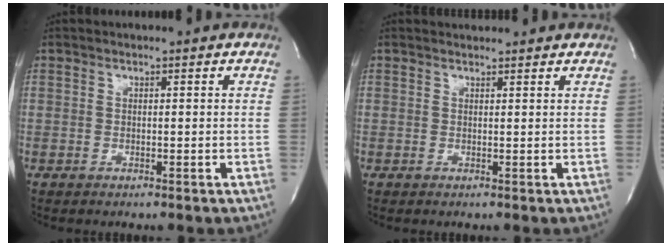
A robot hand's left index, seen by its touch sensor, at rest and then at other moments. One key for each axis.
{"total": 2.2, "fx": 2.2, "fy": 0.6, "fz": 0.0, "tx": -0.006, "ty": 0.013, "tz": 0.020}